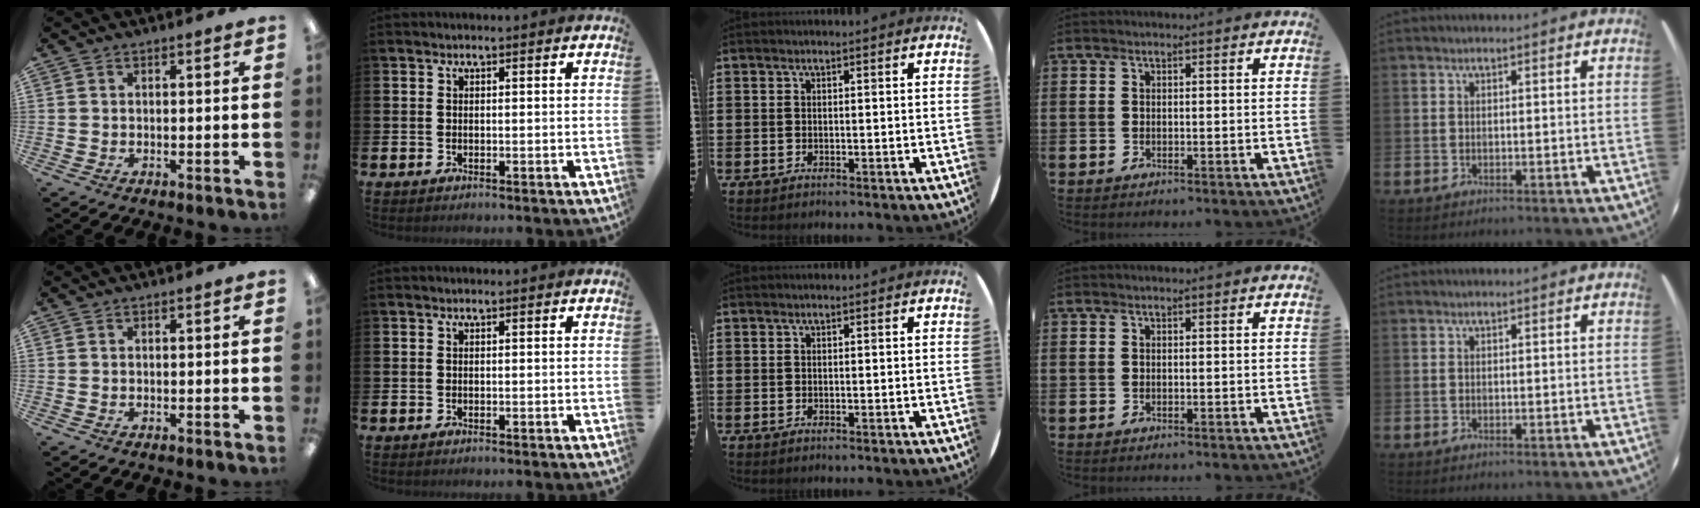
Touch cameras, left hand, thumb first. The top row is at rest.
{}